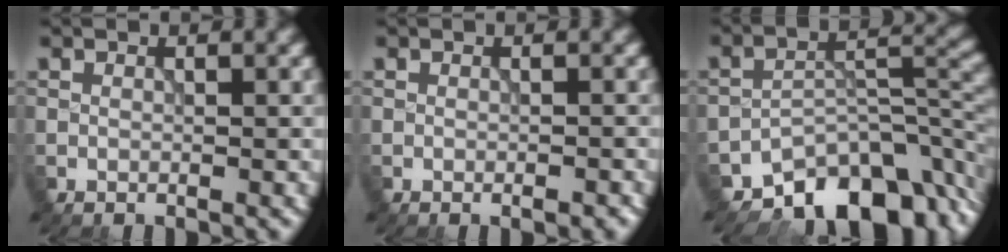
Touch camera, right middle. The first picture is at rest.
{"total": 1.0, "force": [-0.6, 0.3, 0.7], "torque": [-0.011, -0.003, -0.007]}
{"total": 10.9, "force": [-8.5, 4.6, 5.0], "torque": [-0.053, -0.004, -0.139]}